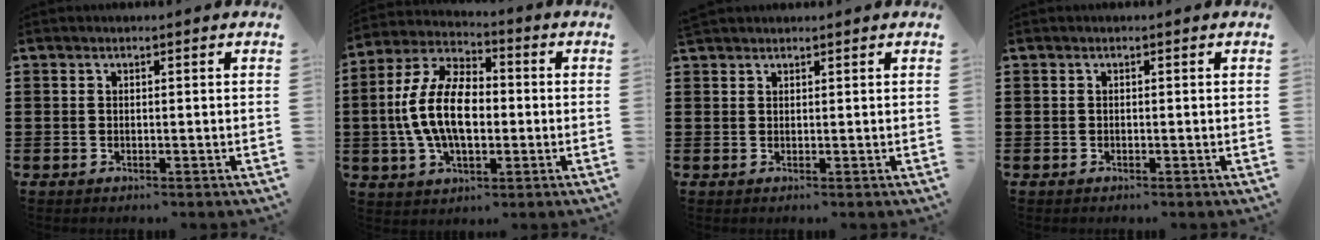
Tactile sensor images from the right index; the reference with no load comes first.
{"total": 11.7, "force": [-1.0, 6.6, 9.6], "torque": [-0.227, 0.001, -0.025]}
{"total": 1.0, "force": [1.0, 0.3, -0.1], "torque": [0.000, 0.002, 0.020]}
{"total": 0.0}